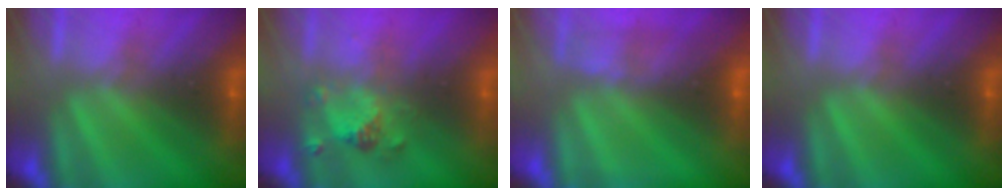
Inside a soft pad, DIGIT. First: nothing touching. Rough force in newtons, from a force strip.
{"total": 2.4}
{"total": 2.3}
{"total": 0.0}